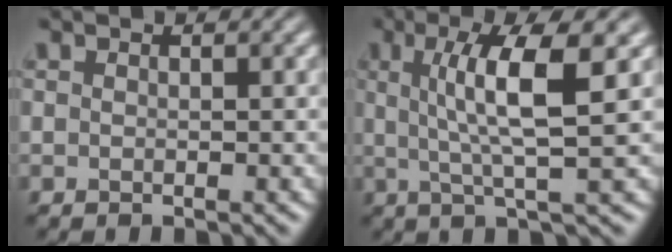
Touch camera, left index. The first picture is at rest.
{"total": 6.8, "force": [1.6, 1.3, 6.4], "torque": [-0.108, 0.006, 0.027]}